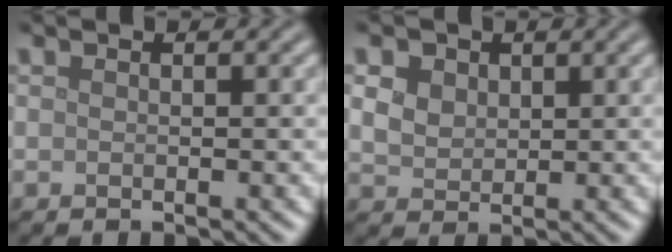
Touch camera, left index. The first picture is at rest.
{"total": 5.0, "force": [2.4, 3.6, 2.5], "torque": [-0.065, 0.019, 0.031]}